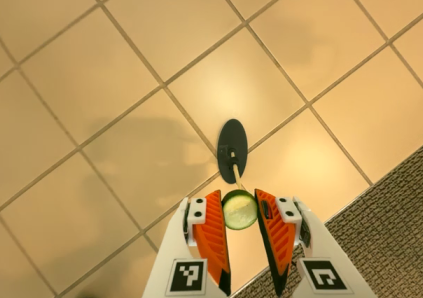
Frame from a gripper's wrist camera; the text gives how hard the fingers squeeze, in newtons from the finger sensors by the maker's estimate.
{"total": 8.2, "left": 8.6, "right": 7.8}